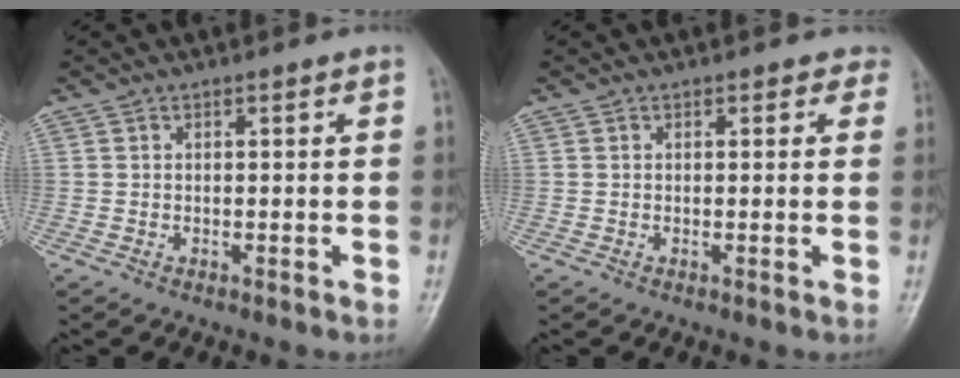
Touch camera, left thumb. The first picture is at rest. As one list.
[{"total": 1.8, "force": [1.1, 1.3, 0.5], "torque": [0.018, -0.004, 0.002]}]